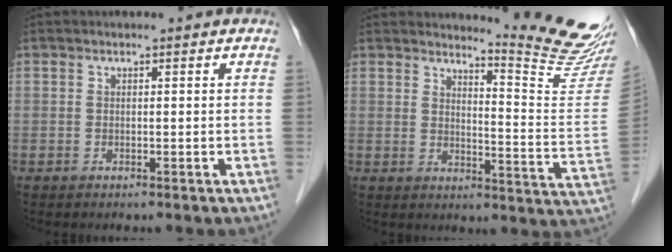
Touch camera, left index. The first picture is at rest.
{"total": 13.1, "force": [12.6, -2.4, 2.7], "torque": [-0.038, -0.126, 0.147]}